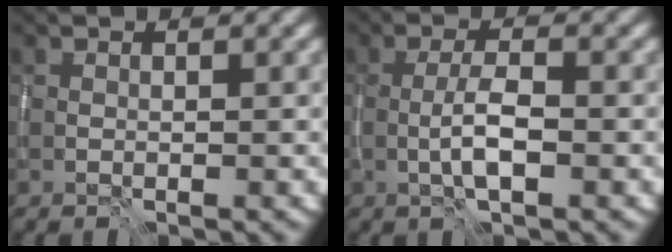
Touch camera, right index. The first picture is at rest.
{"total": 2.8, "force": [-0.9, 0.6, 2.5], "torque": [-0.049, 0.000, -0.016]}